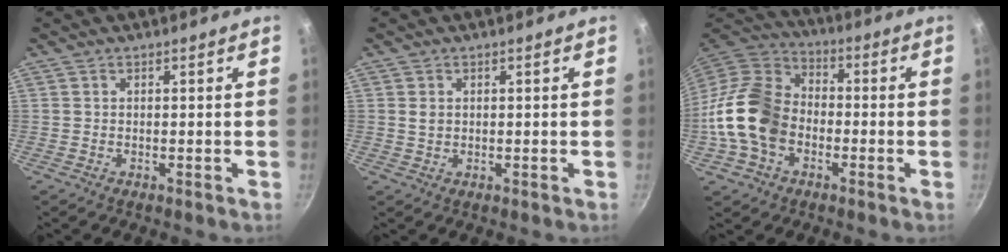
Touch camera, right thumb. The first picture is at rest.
{"total": 1.6, "force": [0.4, 1.3, 0.9], "torque": [-0.014, 0.001, 0.008]}
{"total": 16.5, "force": [-3.8, 12.2, 10.5], "torque": [-0.179, 0.037, -0.090]}